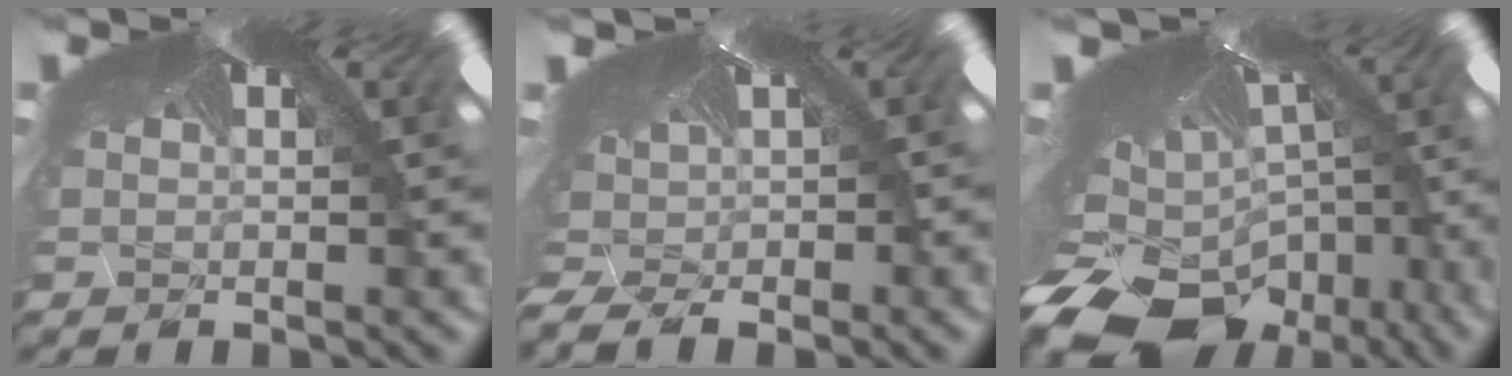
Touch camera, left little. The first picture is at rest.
{"total": 3.7, "force": [-2.9, 0.8, 2.0], "torque": [-0.056, -0.034, -0.023]}
{"total": 12.7, "force": [-12.4, 2.5, 0.6], "torque": [-0.027, -0.074, -0.183]}